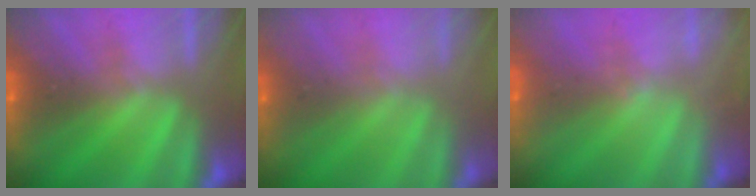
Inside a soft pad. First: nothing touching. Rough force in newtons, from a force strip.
{"total": 8.1}
{"total": 2.4}